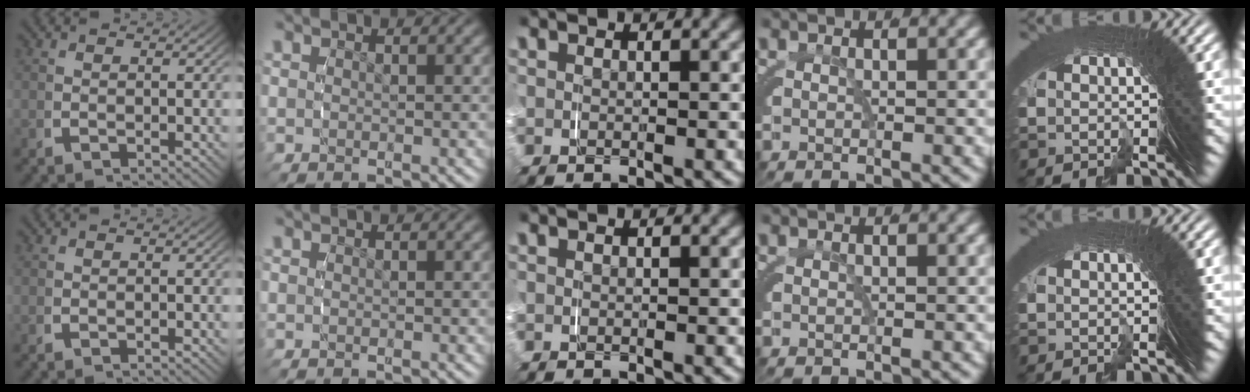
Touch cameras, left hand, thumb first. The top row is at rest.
{}